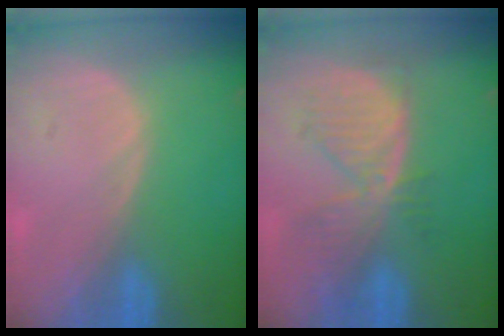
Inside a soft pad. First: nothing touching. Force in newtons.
{"total": 7.2, "press": 6.5, "slide": 3.1}